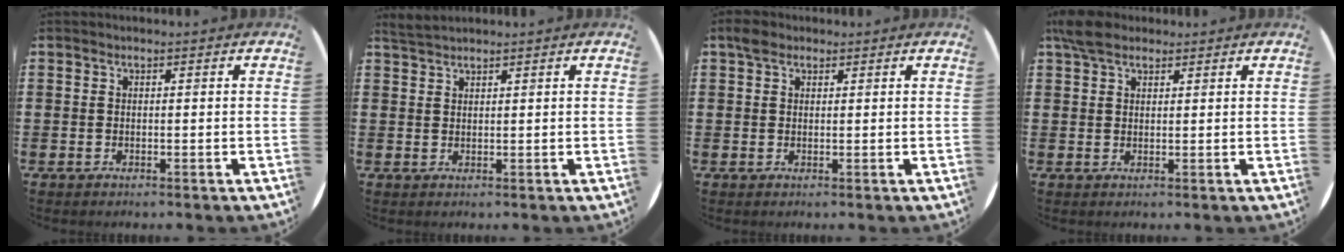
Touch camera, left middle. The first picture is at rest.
{"total": 1.7, "force": [1.7, 0.1, 0.3], "torque": [-0.009, 0.002, 0.033]}
{"total": 1.6, "force": [1.2, 0.9, 0.6], "torque": [-0.006, 0.001, 0.021]}
{"total": 3.7, "force": [2.9, 1.6, 1.6], "torque": [-0.031, 0.001, 0.053]}